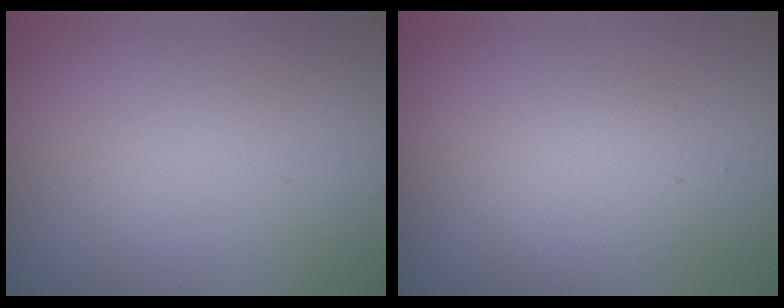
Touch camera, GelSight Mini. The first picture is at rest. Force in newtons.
{"total": 2.5, "press": 2.5, "slide": 0.1}